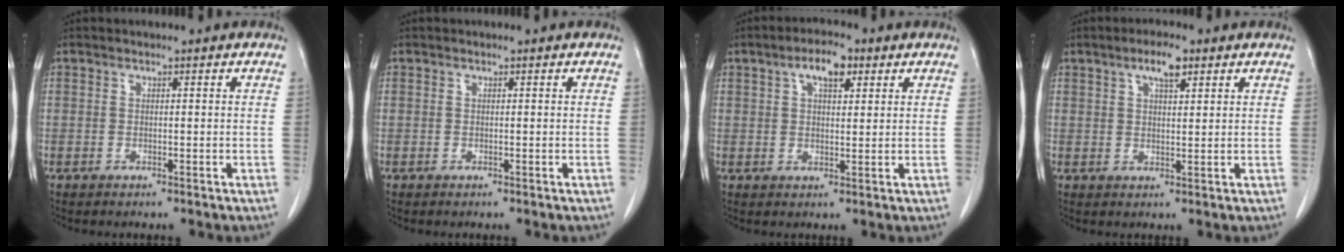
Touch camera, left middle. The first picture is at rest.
{"total": 0.0}
{"total": 5.2, "force": [2.6, 2.1, 4.0], "torque": [-0.072, 0.011, 0.041]}
{"total": 4.2, "force": [2.5, 1.2, 3.3], "torque": [-0.061, 0.005, 0.042]}